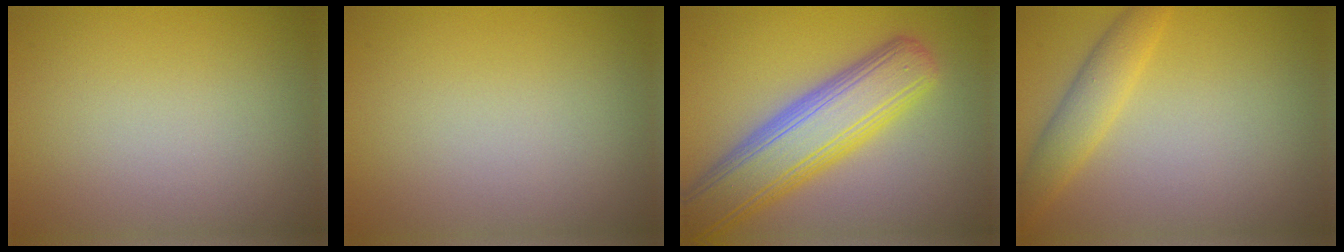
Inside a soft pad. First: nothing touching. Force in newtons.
{"total": 0.0}
{"total": 9.1, "press": 9.0, "slide": 0.9}
{"total": 2.9, "press": 2.9, "slide": 0.1}